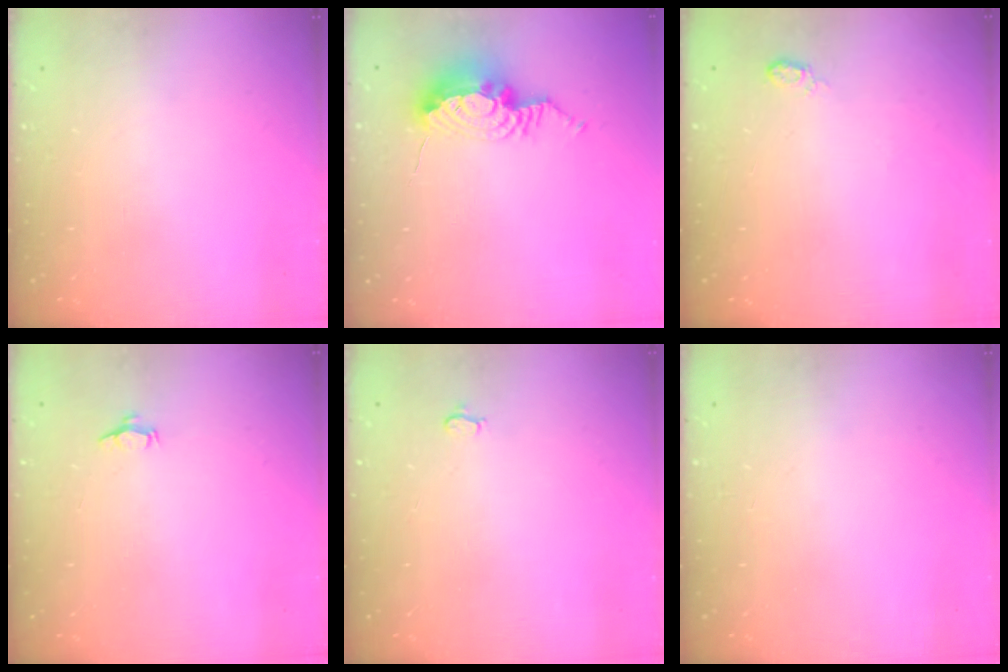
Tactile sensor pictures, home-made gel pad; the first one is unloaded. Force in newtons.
{"total": 10.8, "press": 10.4, "slide": 2.8}
{"total": 5.4, "press": 5.4, "slide": 0.7}
{"total": 3.8, "press": 3.8, "slide": 0.3}
{"total": 2.6, "press": 2.6, "slide": 0.3}
{"total": 9.6, "press": 2.1, "slide": 9.4}